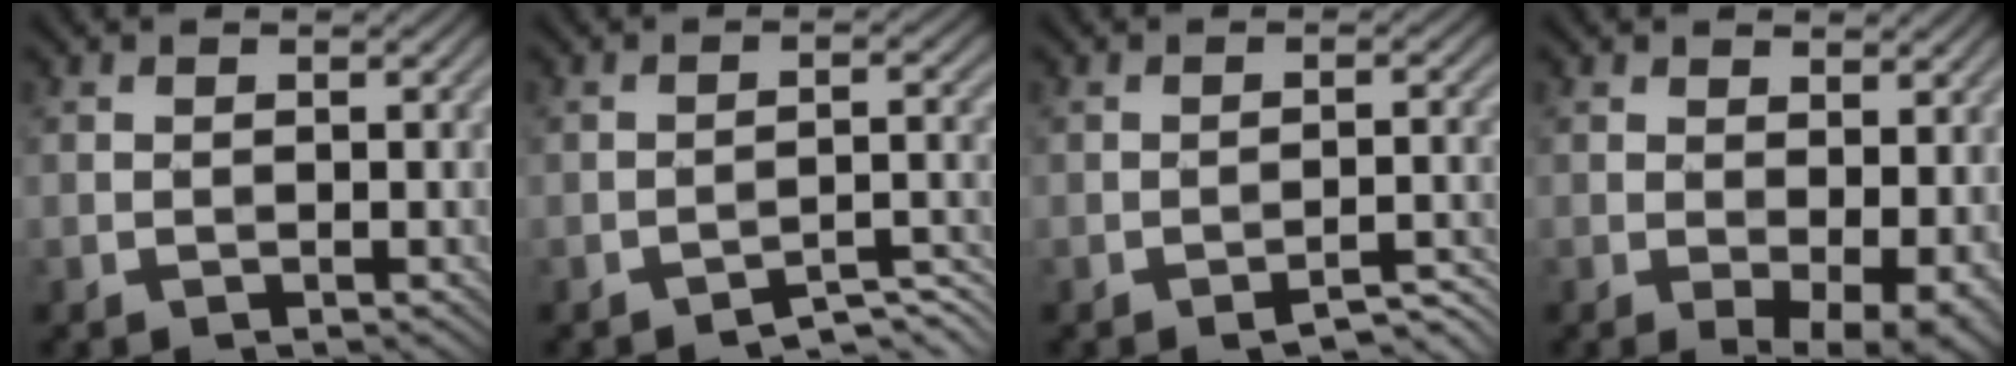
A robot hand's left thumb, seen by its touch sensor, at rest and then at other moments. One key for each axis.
{"total": 3.7, "fx": -3.1, "fy": 0.5, "fz": 1.9, "tx": -0.027, "ty": 0.010, "tz": -0.046}
{"total": 3.3, "fx": -2.7, "fy": 0.4, "fz": 1.9, "tx": -0.027, "ty": 0.010, "tz": -0.036}
{"total": 5.2, "fx": -0.3, "fy": 2.5, "fz": 4.6, "tx": -0.066, "ty": -0.012, "tz": 0.008}